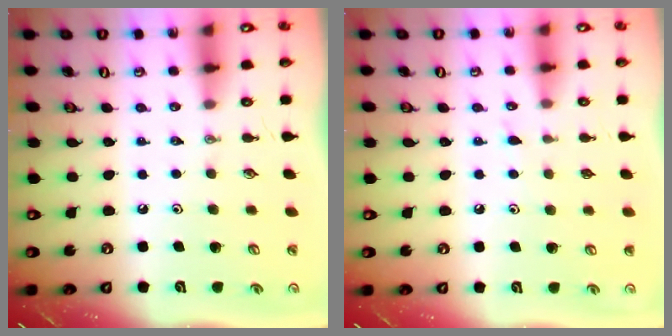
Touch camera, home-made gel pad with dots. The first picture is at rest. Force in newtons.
{"total": 4.7, "press": 4.7, "slide": 0.5}